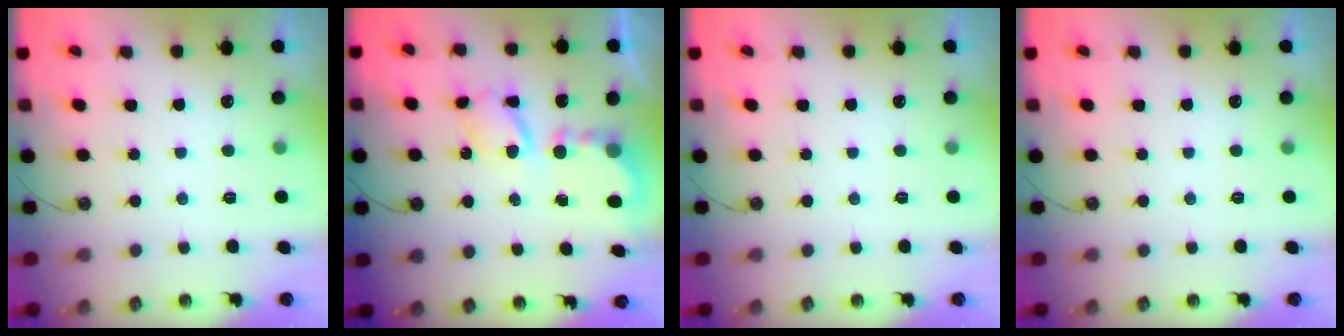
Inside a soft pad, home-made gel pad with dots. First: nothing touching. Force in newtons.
{"total": 6.4, "press": 6.4, "slide": 0.3}
{"total": 0.0}
{"total": 0.0}